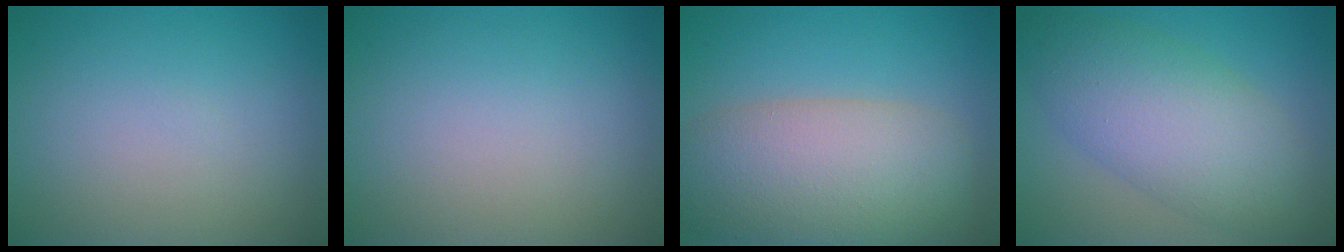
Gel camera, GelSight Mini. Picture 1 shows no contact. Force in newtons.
{"total": 0.0}
{"total": 9.3, "press": 9.3, "slide": 0.5}
{"total": 8.1, "press": 8.1, "slide": 0.2}